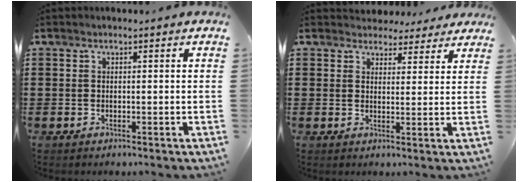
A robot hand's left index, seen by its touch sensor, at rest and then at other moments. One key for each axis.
{"total": 3.7, "fx": 3.2, "fy": 1.7, "fz": 0.2, "tx": -0.011, "ty": -0.006, "tz": 0.060}